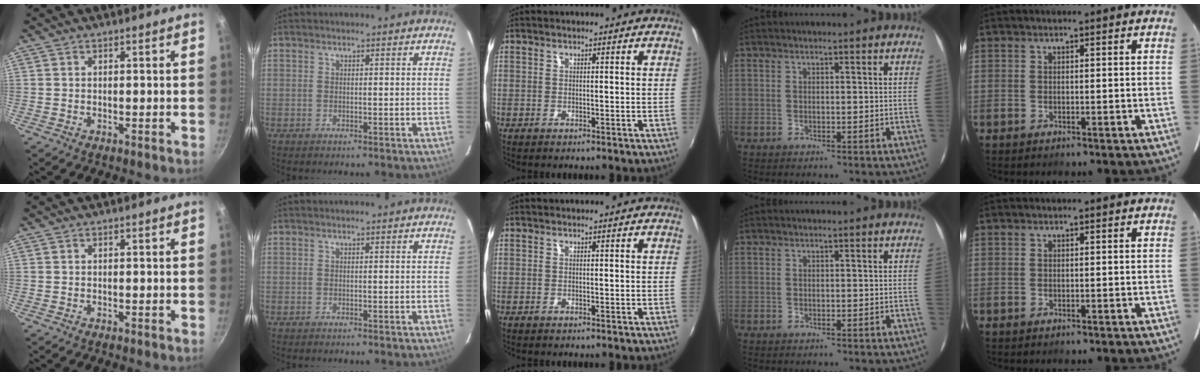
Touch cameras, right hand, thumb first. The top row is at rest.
{}